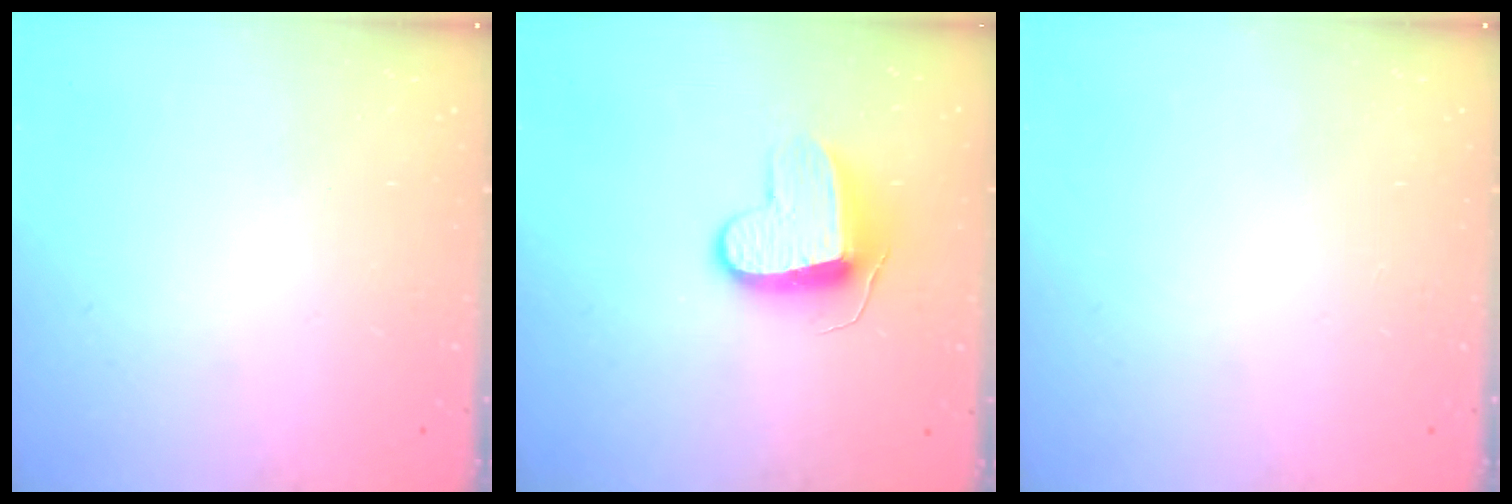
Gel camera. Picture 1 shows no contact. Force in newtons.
{"total": 10.2, "press": 10.2, "slide": 0.3}
{"total": 0.0}